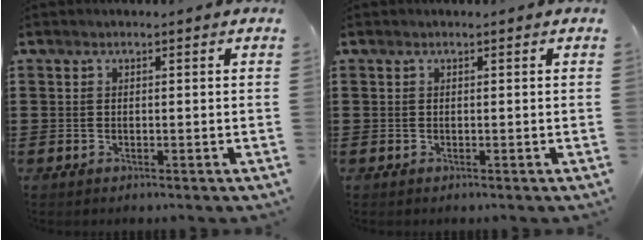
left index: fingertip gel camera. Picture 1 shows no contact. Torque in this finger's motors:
{"motor_torque": [-0.01, -0.01, 0.01, 0.00]}